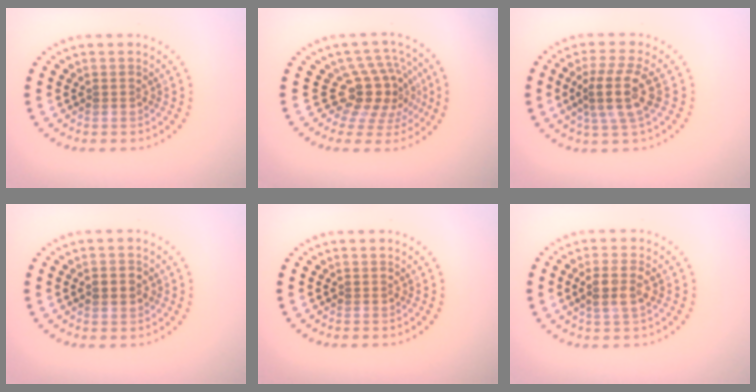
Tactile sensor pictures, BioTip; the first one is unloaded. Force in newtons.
{"total": 4.6, "press": 3.5, "slide": 3.1}
{"total": 4.0, "press": 3.3, "slide": 2.2}
{"total": 2.2, "press": 2.2, "slide": 0.1}
{"total": 0.0}
{"total": 2.2, "press": 2.1, "slide": 0.6}